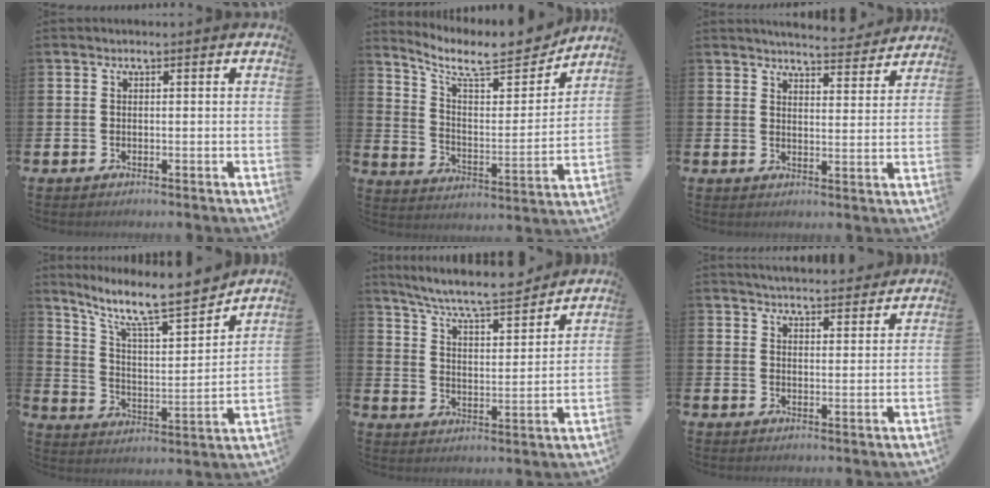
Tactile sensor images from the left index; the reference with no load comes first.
{"total": 9.4, "force": [8.4, 2.5, 3.6], "torque": [-0.091, -0.069, 0.142]}
{"total": 5.2, "force": [5.2, 0.4, 0.6], "torque": [-0.019, -0.035, 0.091]}
{"total": 12.1, "force": [10.0, 2.8, 6.3], "torque": [-0.143, -0.070, 0.167]}
{"total": 7.7, "force": [7.3, 0.6, 2.6], "torque": [-0.085, -0.050, 0.125]}
{"total": 4.6, "force": [4.6, 0.4, 0.2], "torque": [-0.008, -0.032, 0.081]}